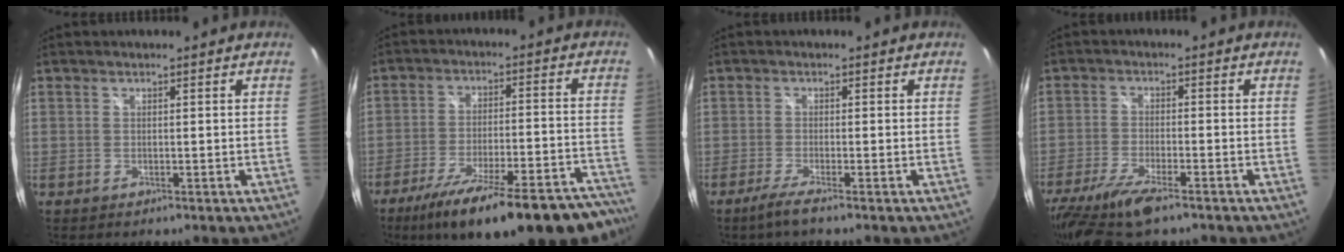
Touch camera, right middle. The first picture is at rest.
{"total": 26.9, "force": [-22.2, 5.9, 14.1], "torque": [-0.219, -0.035, -0.305]}
{"total": 3.1, "force": [-2.2, -0.5, 2.1], "torque": [-0.055, -0.010, -0.047]}
{"total": 12.8, "force": [-9.4, 3.1, 8.1], "torque": [-0.178, -0.043, -0.170]}